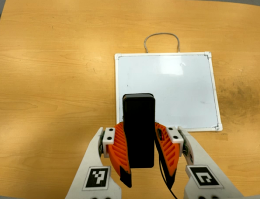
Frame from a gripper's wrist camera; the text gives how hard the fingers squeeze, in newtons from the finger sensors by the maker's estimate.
{"total": 7.6, "left": 7.0, "right": 8.2}